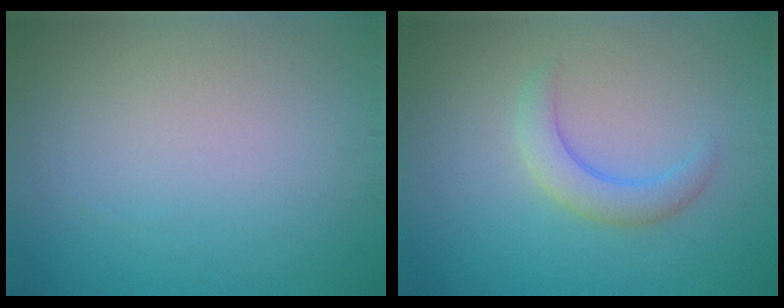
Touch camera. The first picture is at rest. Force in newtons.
{"total": 2.6, "press": 2.6, "slide": 0.2}